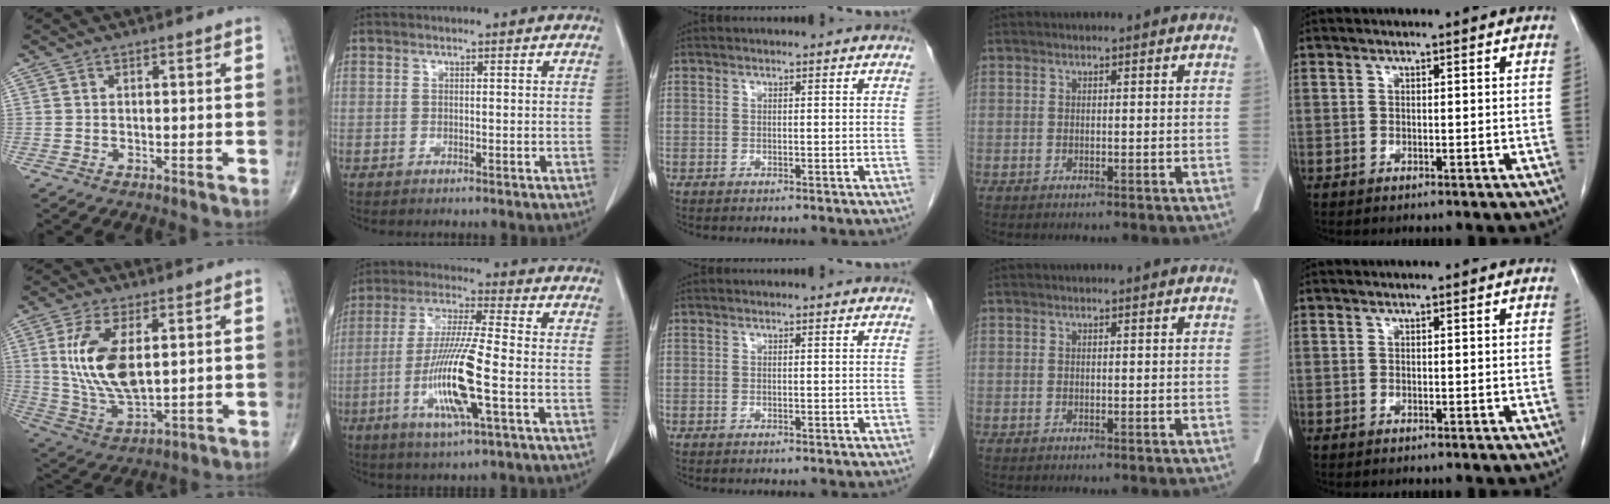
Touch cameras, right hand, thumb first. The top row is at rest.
{"thumb": {"total": 13.9, "force": [3.0, 6.4, 11.9], "torque": [-0.240, -0.019, 0.071]}, "index": {"total": 13.4, "force": [-3.7, 0.6, 12.9], "torque": [-0.260, -0.016, -0.073]}}